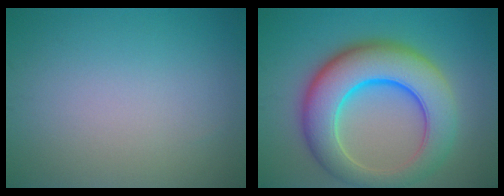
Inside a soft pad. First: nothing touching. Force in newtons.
{"total": 10.4, "press": 10.4, "slide": 0.5}